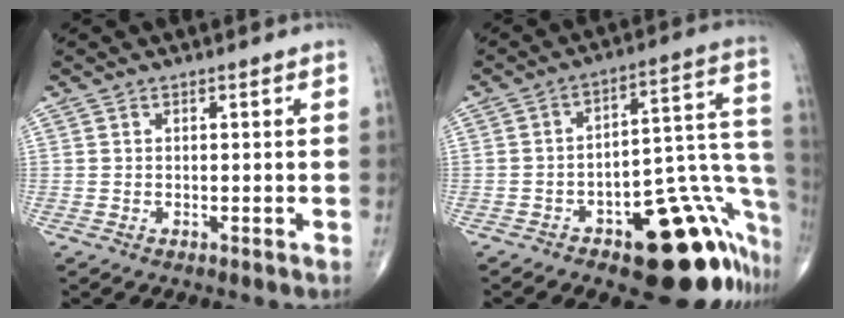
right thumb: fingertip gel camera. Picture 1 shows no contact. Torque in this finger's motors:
{"motor_torque": [3.86, 1.14, 1.12, -1.65, 0.50]}